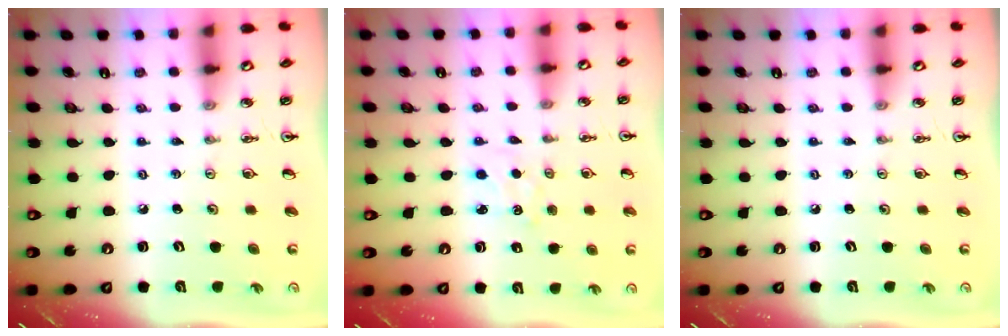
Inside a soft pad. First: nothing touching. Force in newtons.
{"total": 2.5, "press": 2.5, "slide": 0.4}
{"total": 0.0}